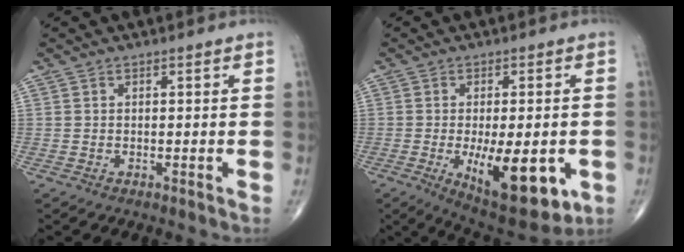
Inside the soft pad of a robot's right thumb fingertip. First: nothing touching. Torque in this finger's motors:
{"motor_torque": [1.47, 2.34, 0.21, -0.30, 0.31]}